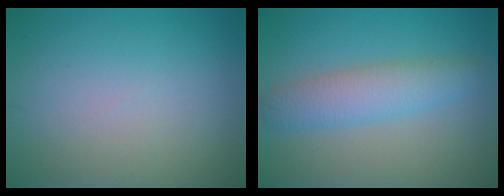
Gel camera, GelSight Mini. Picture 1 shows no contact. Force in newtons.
{"total": 4.0, "press": 4.0, "slide": 0.2}